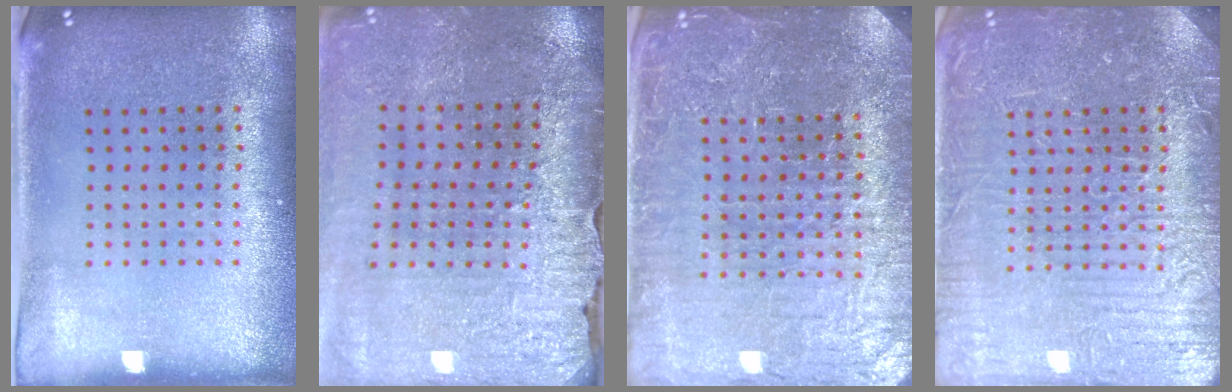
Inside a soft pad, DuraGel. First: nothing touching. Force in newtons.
{"total": 3.5, "press": 3.4, "slide": 0.8}
{"total": 5.1, "press": 4.7, "slide": 2.0}
{"total": 5.0, "press": 5.0, "slide": 0.6}